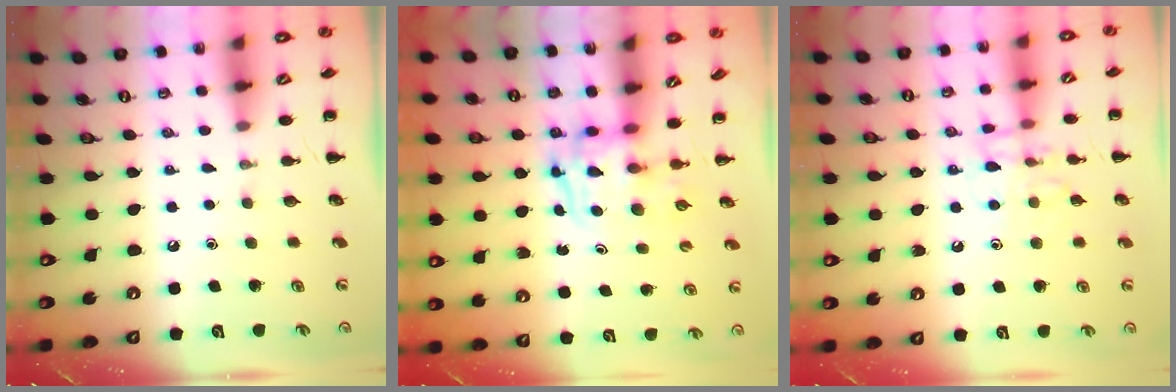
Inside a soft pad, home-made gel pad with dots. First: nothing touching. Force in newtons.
{"total": 3.4, "press": 3.3, "slide": 0.6}
{"total": 9.5, "press": 9.5, "slide": 0.4}